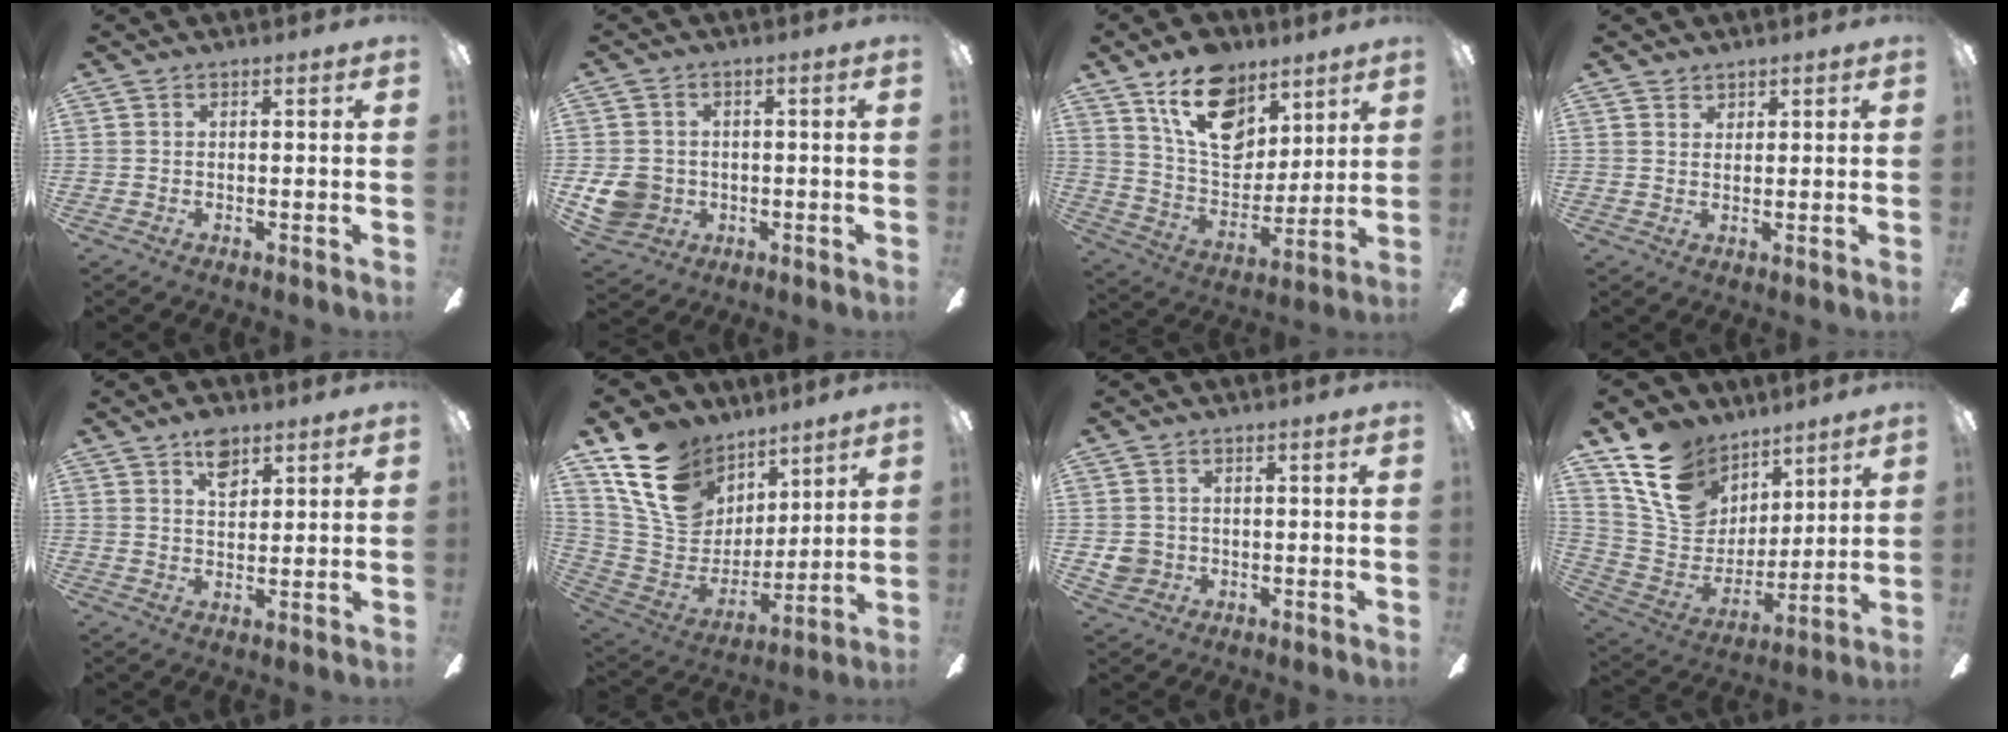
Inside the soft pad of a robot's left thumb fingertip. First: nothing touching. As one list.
[{"total": 8.3, "force": [-1.1, 7.5, 3.3], "torque": [-0.074, 0.015, -0.016]}, {"total": 18.7, "force": [11.4, 11.4, 9.5], "torque": [-0.155, -0.053, 0.209]}, {"total": 1.7, "force": [1.5, 0.9, 0.0], "torque": [0.007, -0.003, 0.027]}, {"total": 6.3, "force": [3.9, 3.6, 3.5], "torque": [-0.045, -0.009, 0.067]}, {"total": 20.9, "force": [11.4, 14.6, 9.7], "torque": [-0.180, -0.045, 0.220]}, {"total": 4.0, "force": [0.0, 3.9, 1.0], "torque": [-0.015, 0.009, 0.003]}, {"total": 18.9, "force": [11.0, 13.2, 7.8], "torque": [-0.149, -0.049, 0.215]}]